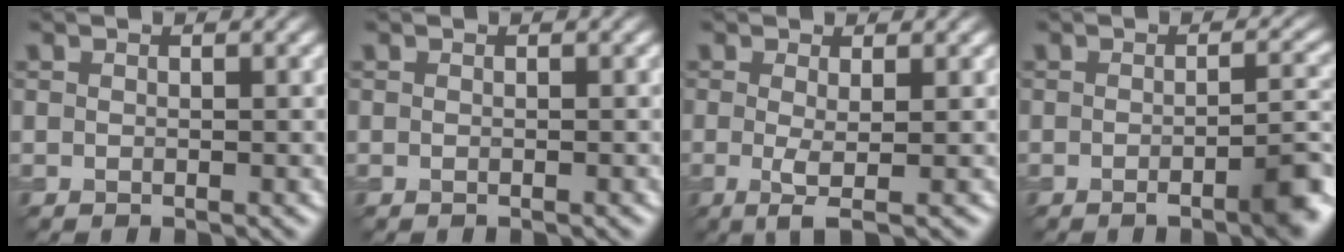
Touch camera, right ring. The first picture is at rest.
{"total": 0.0}
{"total": 2.3, "force": [-0.1, 0.3, 2.2], "torque": [-0.043, -0.008, -0.003]}
{"total": 4.6, "force": [-1.9, 1.0, 4.1], "torque": [-0.052, 0.000, -0.031]}